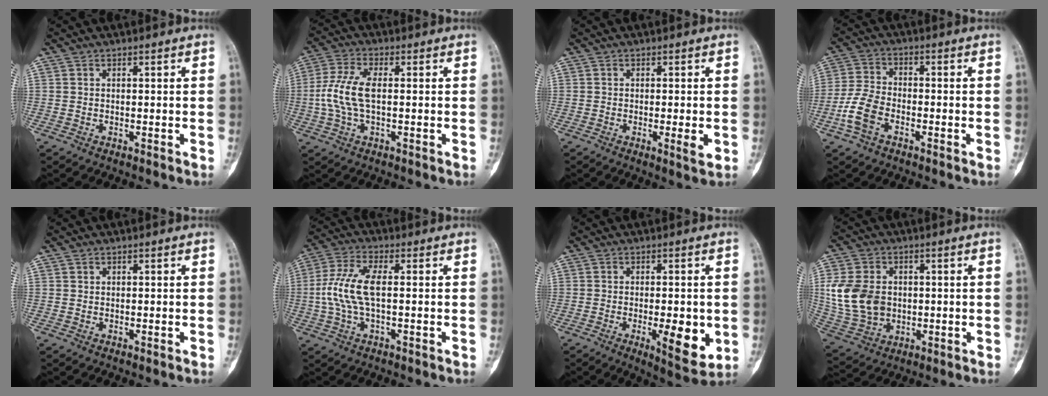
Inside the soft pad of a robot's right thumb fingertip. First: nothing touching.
{"total": 8.5, "force": [-0.1, 3.8, 7.6], "torque": [-0.185, 0.014, -0.004]}
{"total": 3.1, "force": [-0.7, 0.6, 3.0], "torque": [-0.047, -0.008, -0.009]}
{"total": 7.6, "force": [-3.2, 4.7, 5.0], "torque": [-0.110, 0.020, -0.068]}
{"total": 0.0}
{"total": 9.5, "force": [0.0, 3.9, 8.7], "torque": [-0.206, 0.016, 0.000]}
{"total": 9.3, "force": [-1.9, 3.3, 8.5], "torque": [-0.109, -0.017, -0.020]}
{"total": 13.4, "force": [0.9, 10.3, 8.5], "torque": [-0.155, 0.000, 0.031]}